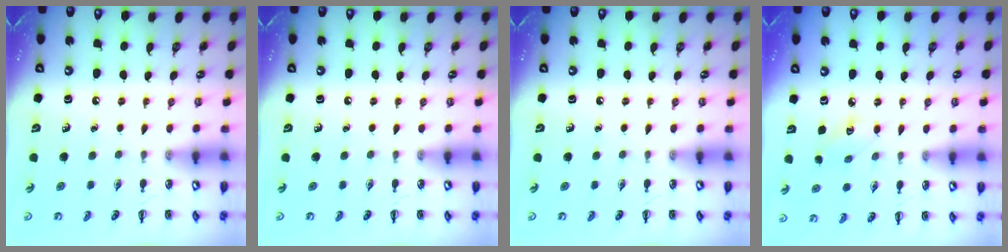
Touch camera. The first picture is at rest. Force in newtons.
{"total": 0.0}
{"total": 0.0}
{"total": 3.6, "press": 3.5, "slide": 1.1}